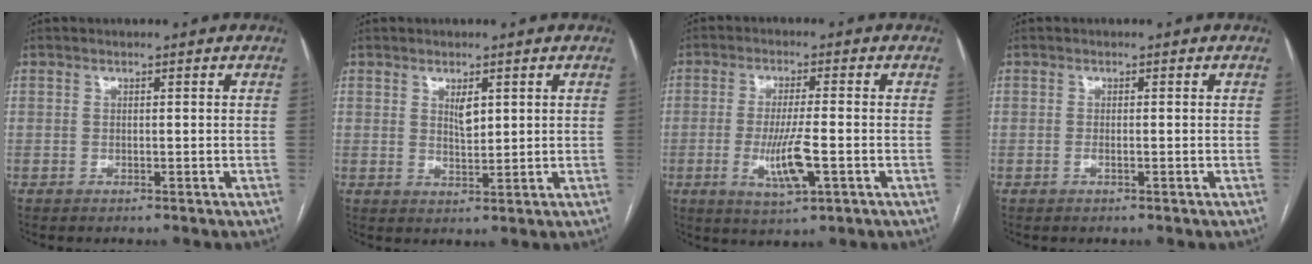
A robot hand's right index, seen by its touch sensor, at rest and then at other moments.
{"total": 2.6, "force": [1.1, 1.0, 2.1], "torque": [-0.038, -0.004, 0.024]}
{"total": 7.4, "force": [-2.0, 0.9, 7.0], "torque": [-0.134, -0.016, -0.034]}
{"total": 0.6, "force": [-0.2, 0.0, 0.6], "torque": [-0.012, 0.000, -0.004]}